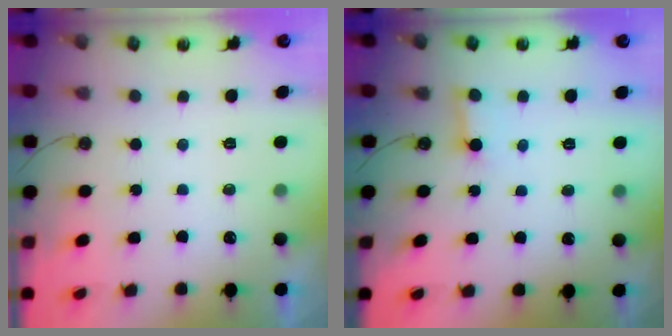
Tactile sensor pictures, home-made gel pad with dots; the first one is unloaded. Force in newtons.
{"total": 2.7, "press": 2.7, "slide": 0.1}